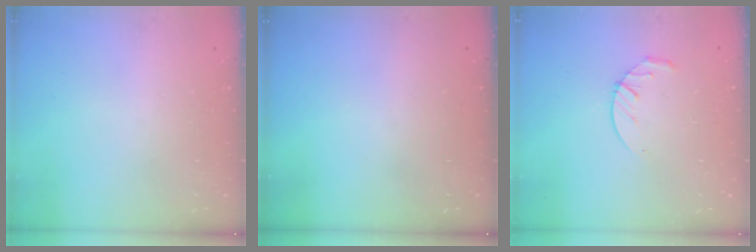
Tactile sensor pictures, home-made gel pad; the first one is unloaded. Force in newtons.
{"total": 0.0}
{"total": 4.2, "press": 4.2, "slide": 0.5}